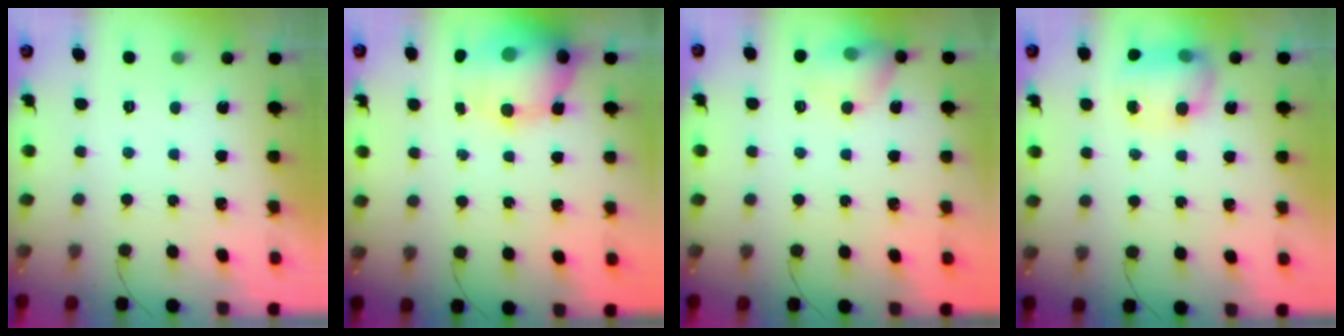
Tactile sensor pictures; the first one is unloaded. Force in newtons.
{"total": 16.2, "press": 15.6, "slide": 4.3}
{"total": 9.8, "press": 9.6, "slide": 1.5}
{"total": 11.9, "press": 9.6, "slide": 7.0}